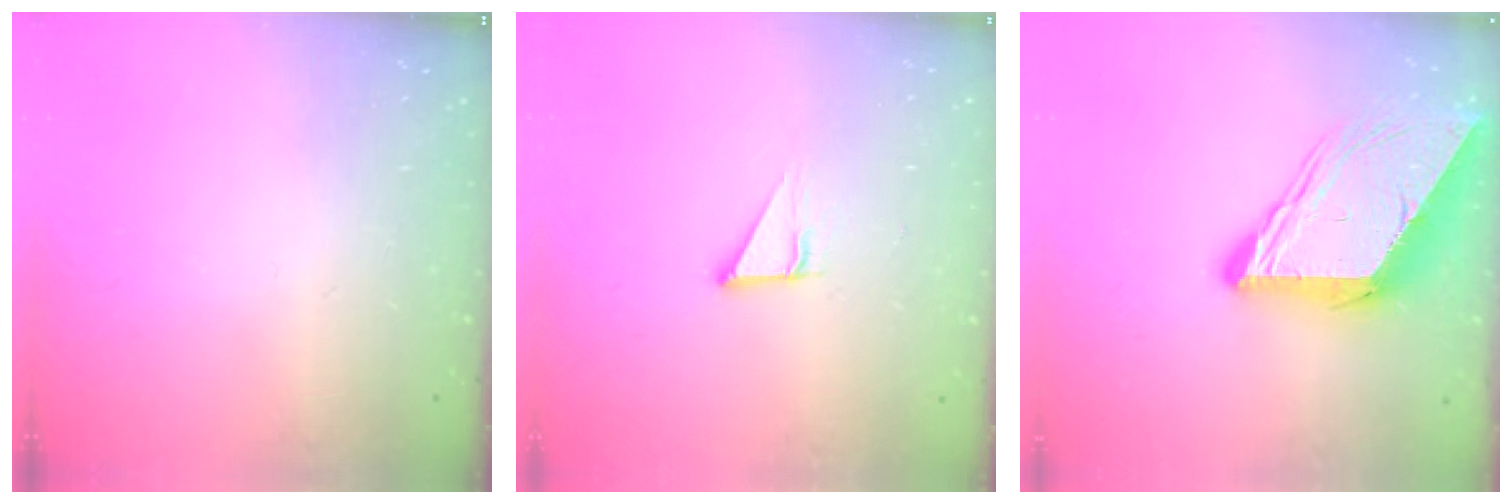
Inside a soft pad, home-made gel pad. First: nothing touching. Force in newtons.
{"total": 2.9, "press": 2.9, "slide": 0.1}
{"total": 12.0, "press": 11.9, "slide": 1.2}